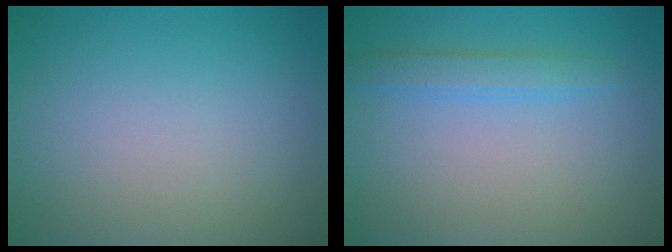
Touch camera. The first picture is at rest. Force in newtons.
{"total": 1.9, "press": 1.9, "slide": 0.1}